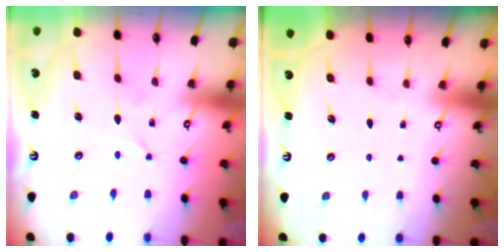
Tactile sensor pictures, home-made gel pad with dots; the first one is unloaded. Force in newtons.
{"total": 0.0}